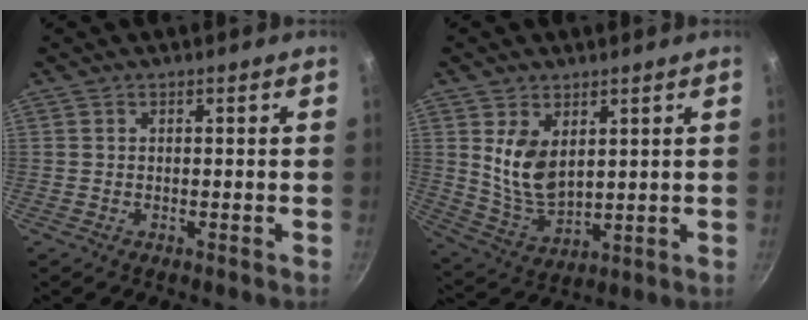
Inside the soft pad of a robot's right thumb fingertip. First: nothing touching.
{"total": 9.6, "force": [3.0, 5.8, 7.0], "torque": [-0.117, -0.033, 0.075]}